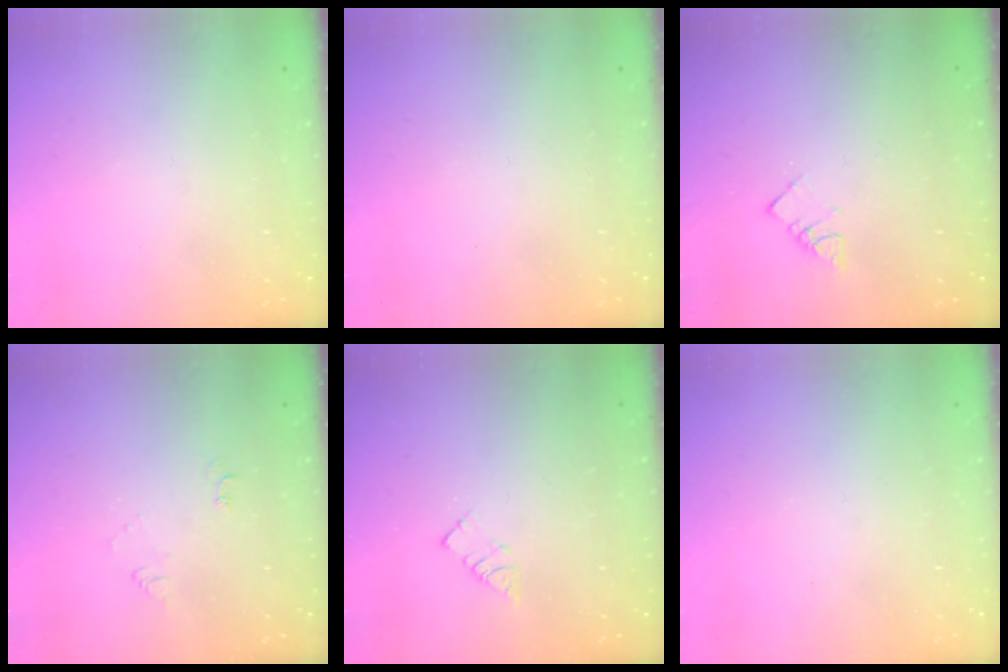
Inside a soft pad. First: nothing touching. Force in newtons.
{"total": 1.6, "press": 1.6, "slide": 0.1}
{"total": 3.6, "press": 3.6, "slide": 0.2}
{"total": 4.8, "press": 4.7, "slide": 0.6}
{"total": 3.9, "press": 3.9, "slide": 0.0}
{"total": 1.8, "press": 1.8, "slide": 0.1}